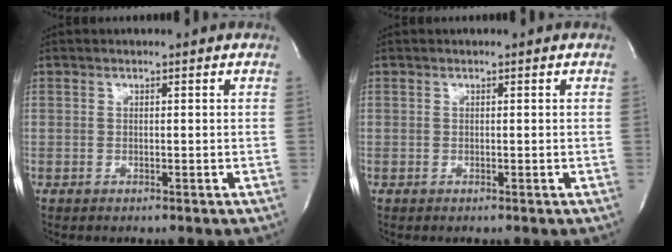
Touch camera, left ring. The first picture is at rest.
{"total": 0.0}